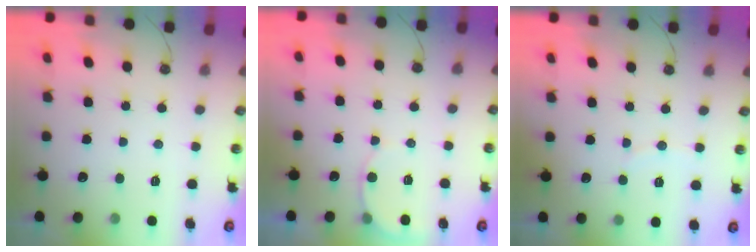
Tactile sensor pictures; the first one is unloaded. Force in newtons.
{"total": 5.3, "press": 5.3, "slide": 0.4}
{"total": 2.5, "press": 2.5, "slide": 0.3}